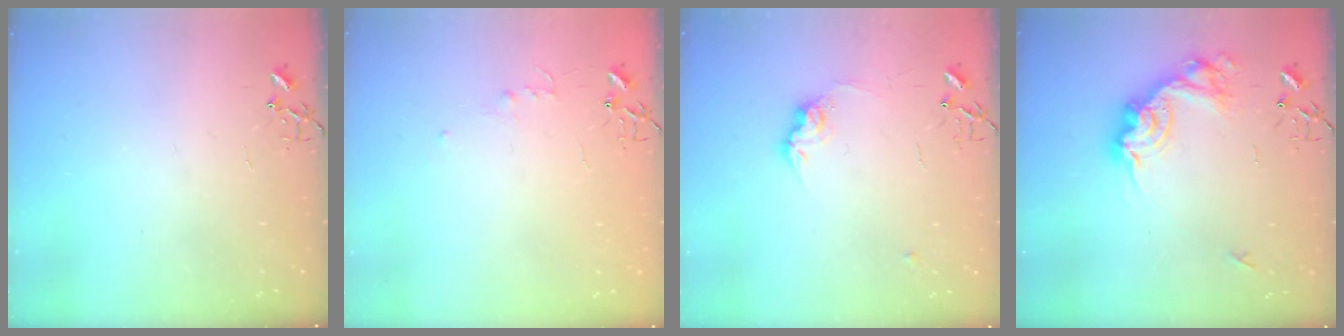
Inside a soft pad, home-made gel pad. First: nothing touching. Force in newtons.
{"total": 3.9, "press": 3.9, "slide": 0.4}
{"total": 9.4, "press": 9.3, "slide": 0.5}
{"total": 17.6, "press": 17.6, "slide": 1.0}